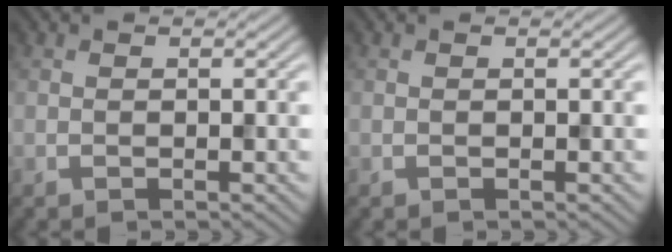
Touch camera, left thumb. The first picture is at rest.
{"total": 0.0}